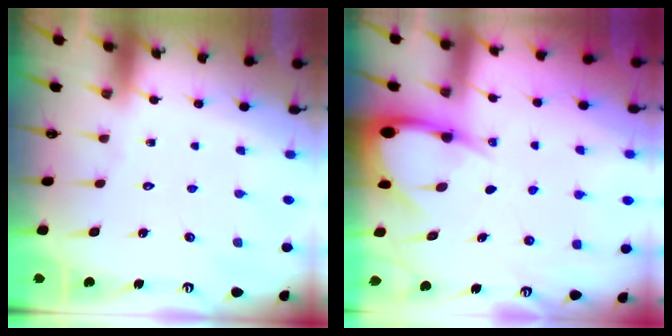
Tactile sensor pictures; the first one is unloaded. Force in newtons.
{"total": 6.4, "press": 6.4, "slide": 0.6}